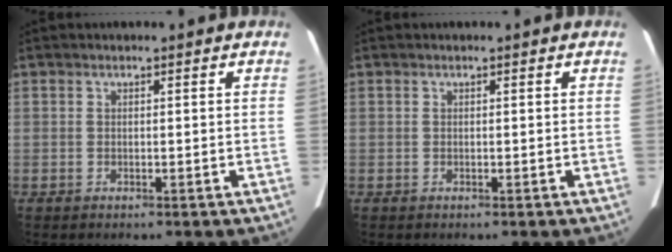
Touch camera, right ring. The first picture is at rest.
{"total": 0.0}